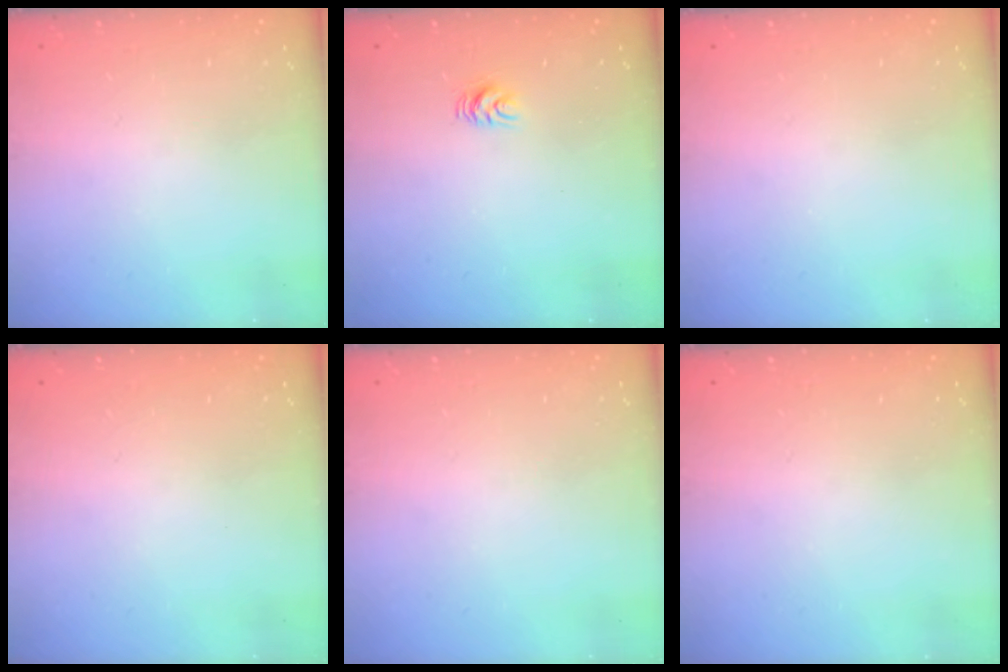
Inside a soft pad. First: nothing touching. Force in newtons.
{"total": 5.1, "press": 5.1, "slide": 0.5}
{"total": 0.0}
{"total": 0.0}
{"total": 0.0}
{"total": 0.0}